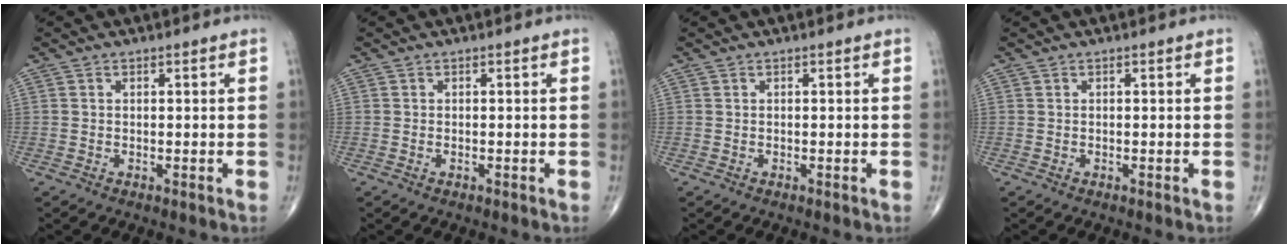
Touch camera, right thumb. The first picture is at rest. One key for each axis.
{"total": 0.0}
{"total": 0.0}
{"total": 0.0}